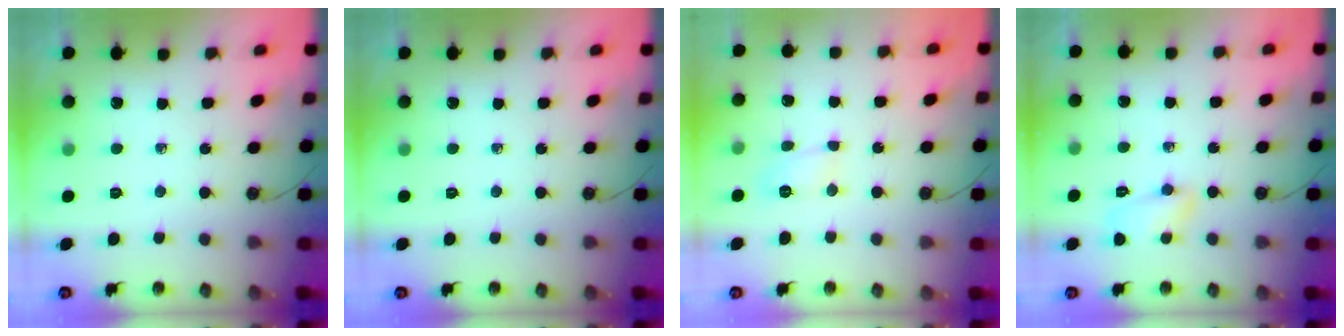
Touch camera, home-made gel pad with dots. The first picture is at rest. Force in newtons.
{"total": 0.0}
{"total": 4.8, "press": 4.8, "slide": 0.4}
{"total": 8.2, "press": 5.7, "slide": 5.9}